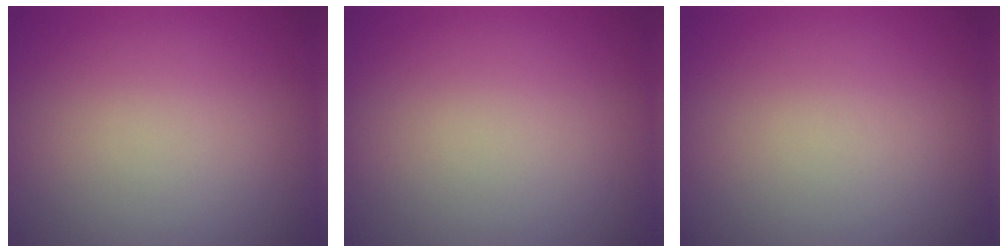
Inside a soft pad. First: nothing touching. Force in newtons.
{"total": 0.0}
{"total": 0.0}